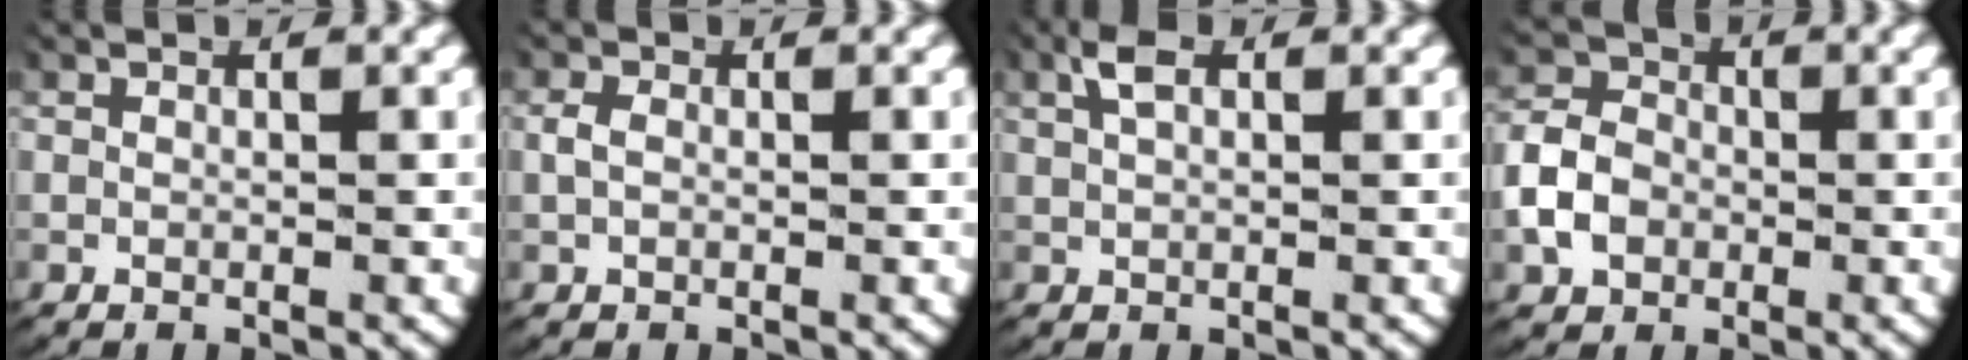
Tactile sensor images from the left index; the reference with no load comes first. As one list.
[{"total": 0.9, "force": [0.0, 0.5, 0.7], "torque": [-0.027, -0.003, 0.004]}, {"total": 2.2, "force": [1.2, 0.7, 1.6], "torque": [-0.042, 0.004, 0.025]}, {"total": 4.2, "force": [-0.8, 3.5, 2.1], "torque": [-0.045, -0.001, -0.018]}]